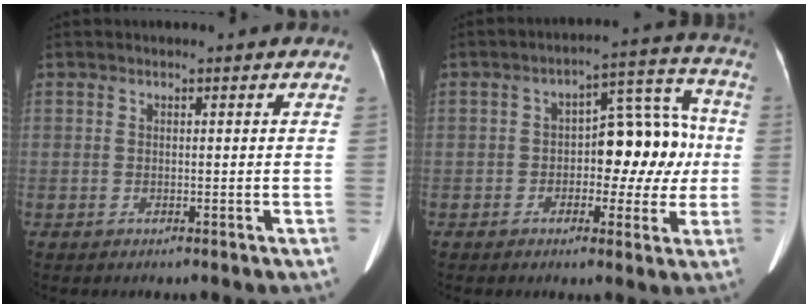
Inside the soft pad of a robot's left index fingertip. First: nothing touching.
{"total": 10.8, "force": [-0.7, 5.2, 9.4], "torque": [-0.125, 0.043, -0.005]}